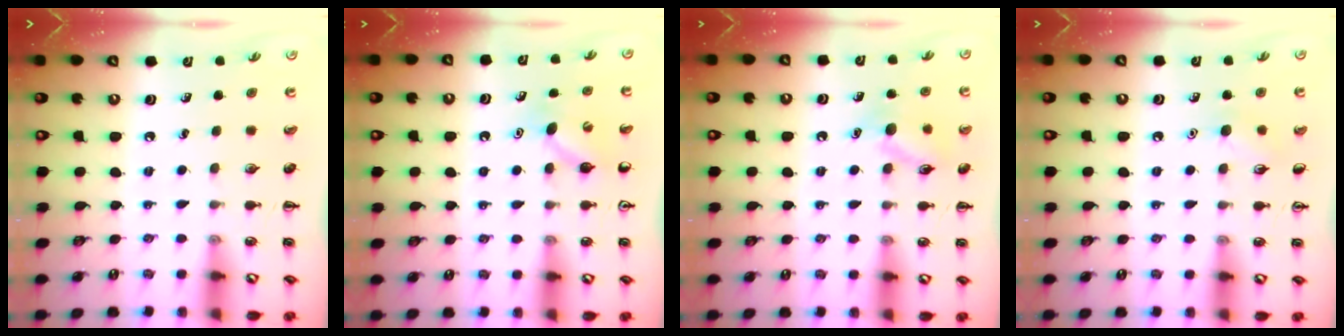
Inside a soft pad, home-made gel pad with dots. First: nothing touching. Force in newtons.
{"total": 7.9, "press": 7.7, "slide": 1.4}
{"total": 10.1, "press": 10.1, "slide": 1.0}
{"total": 6.1, "press": 5.9, "slide": 1.5}